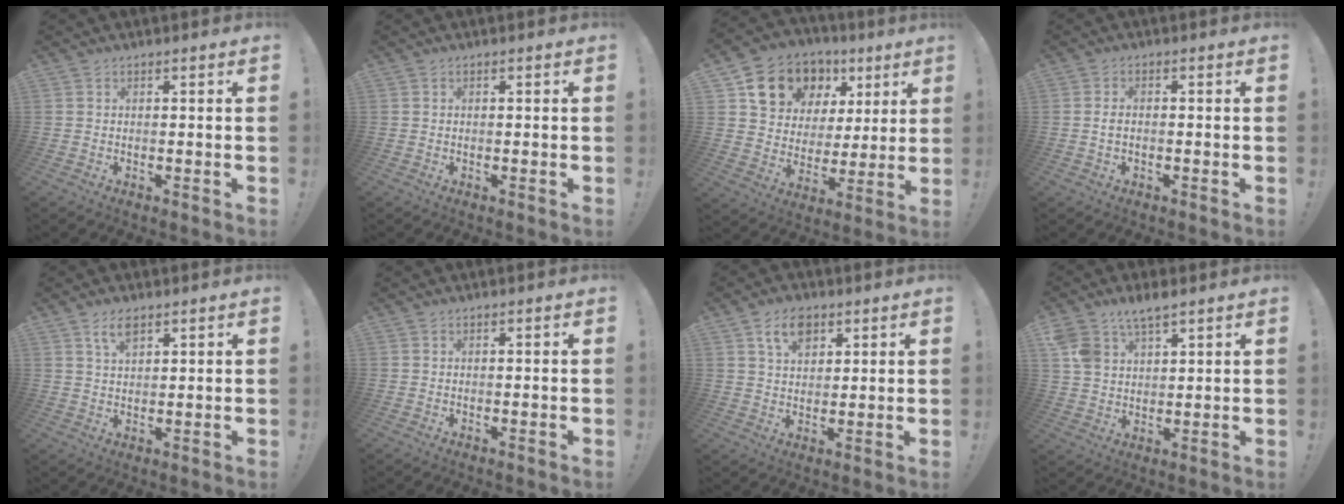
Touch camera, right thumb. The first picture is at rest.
{"total": 0.0}
{"total": 16.0, "force": [9.3, 11.4, 6.3], "torque": [-0.102, -0.048, 0.183]}
{"total": 1.8, "force": [-0.5, 1.0, 1.4], "torque": [-0.031, 0.007, -0.007]}
{"total": 4.8, "force": [3.1, 1.9, 3.2], "torque": [-0.054, -0.010, 0.054]}
{"total": 0.0}
{"total": 8.5, "force": [4.7, 5.3, 4.7], "torque": [-0.067, -0.012, 0.087]}
{"total": 7.4, "force": [5.2, 3.9, 3.6], "torque": [-0.058, -0.023, 0.099]}